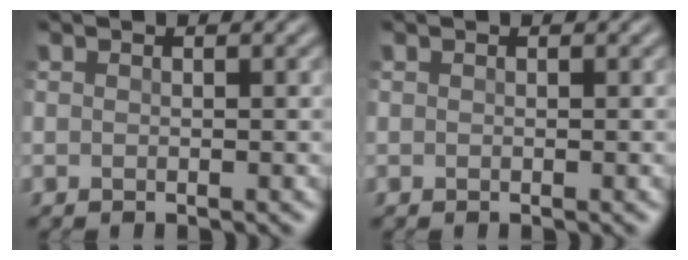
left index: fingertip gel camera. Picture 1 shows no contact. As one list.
[{"total": 0.0}]